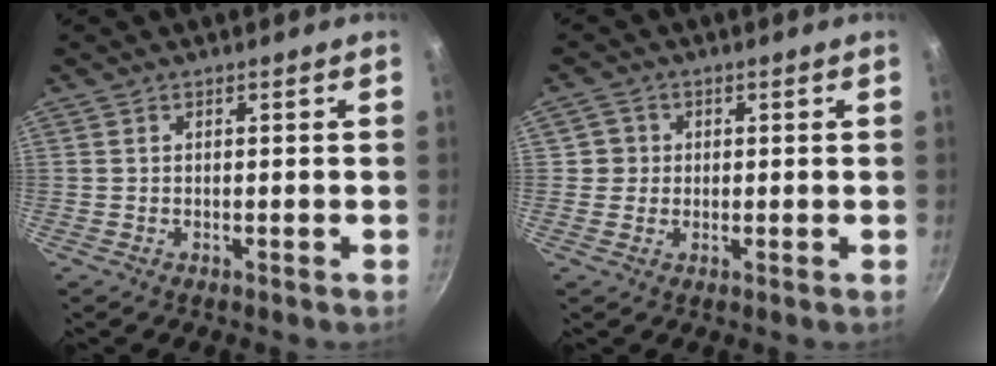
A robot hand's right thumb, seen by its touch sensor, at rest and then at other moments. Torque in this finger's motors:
{"motor_torque": [0.04, 0.04, -0.27, -0.05, 0.00]}